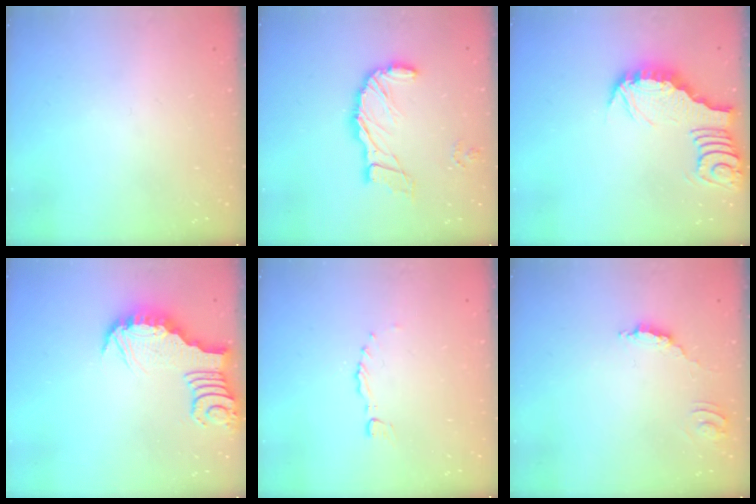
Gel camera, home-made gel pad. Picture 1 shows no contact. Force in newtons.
{"total": 13.5, "press": 13.4, "slide": 2.0}
{"total": 3.4, "press": 3.4, "slide": 0.2}
{"total": 3.4, "press": 3.4, "slide": 0.1}
{"total": 0.0}
{"total": 4.3, "press": 4.3, "slide": 0.5}